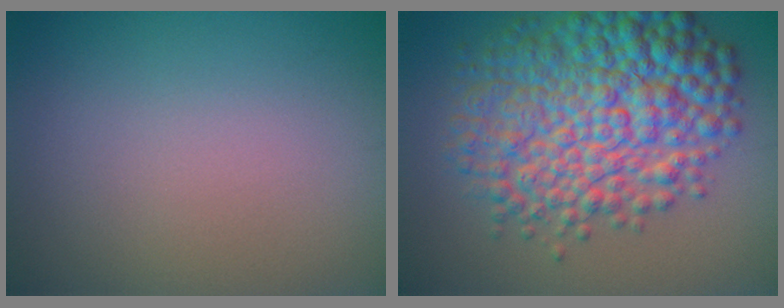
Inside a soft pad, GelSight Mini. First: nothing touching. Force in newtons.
{"total": 10.1, "press": 10.1, "slide": 0.1}